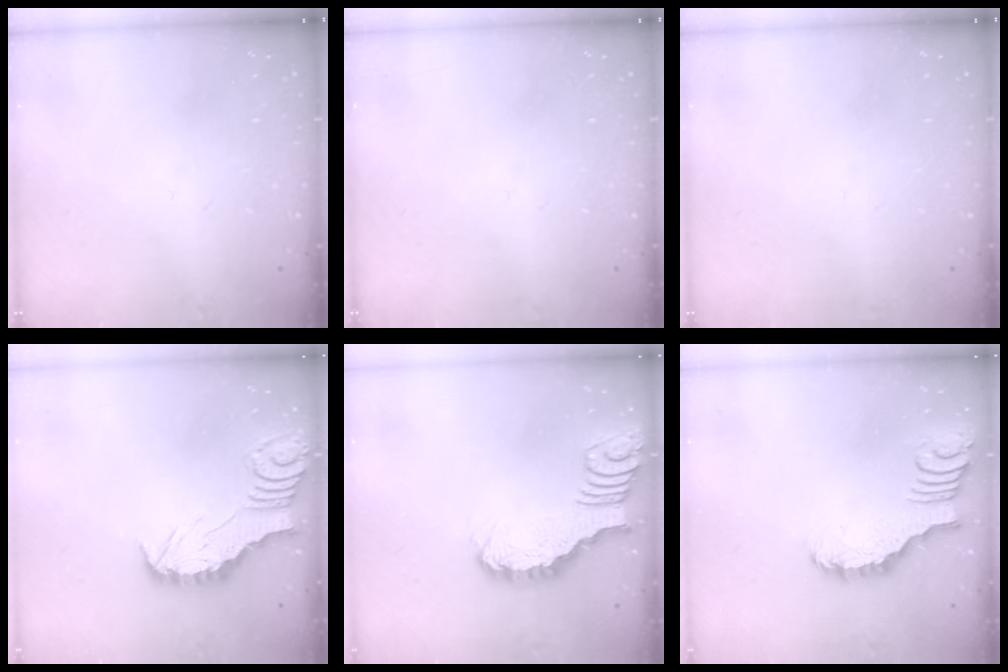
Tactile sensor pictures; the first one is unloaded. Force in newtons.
{"total": 0.0}
{"total": 0.0}
{"total": 2.4, "press": 2.4, "slide": 0.2}
{"total": 2.4, "press": 2.4, "slide": 0.2}
{"total": 2.2, "press": 2.2, "slide": 0.4}